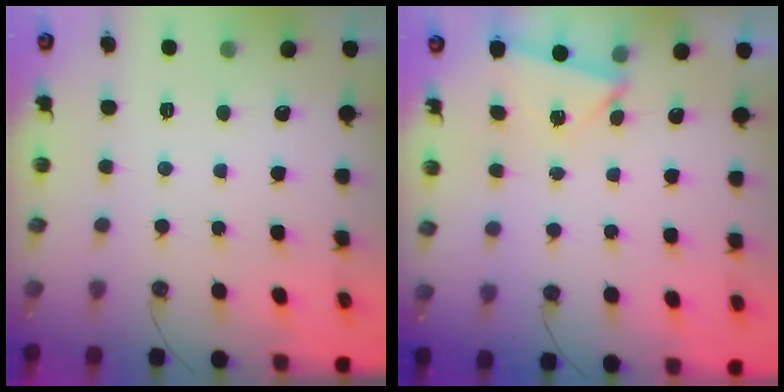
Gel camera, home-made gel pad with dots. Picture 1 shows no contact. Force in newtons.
{"total": 2.3, "press": 2.0, "slide": 1.2}